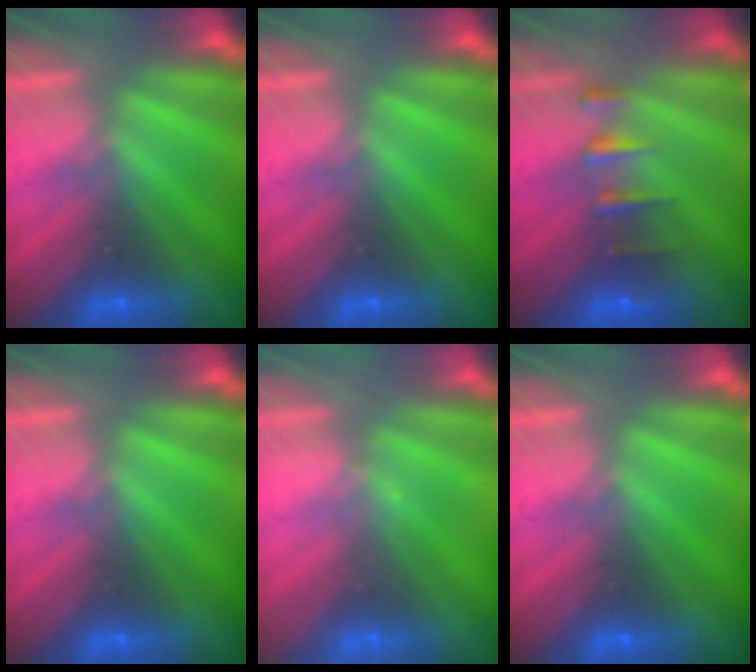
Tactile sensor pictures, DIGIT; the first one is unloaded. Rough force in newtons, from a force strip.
{"total": 0.0}
{"total": 2.4}
{"total": 0.0}
{"total": 2.1}
{"total": 0.0}